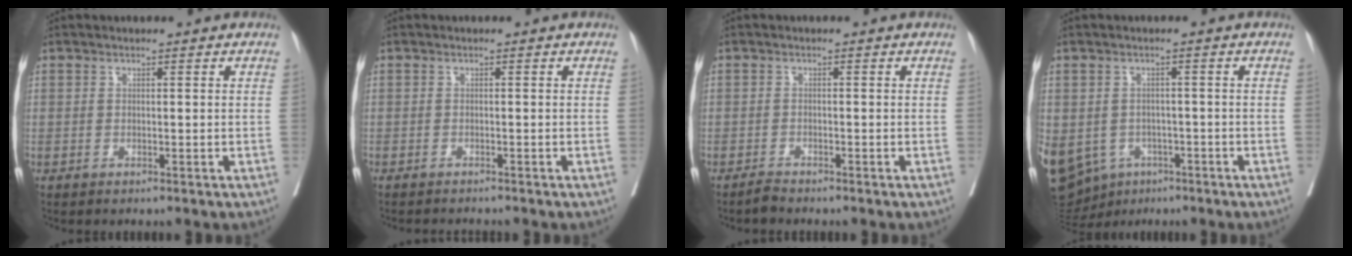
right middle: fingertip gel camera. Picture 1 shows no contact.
{"total": 2.1, "force": [-2.0, 0.0, 0.4], "torque": [-0.005, -0.005, -0.029]}
{"total": 1.2, "force": [-1.2, 0.0, 0.2], "torque": [-0.006, -0.004, -0.021]}
{"total": 25.1, "force": [-10.5, 20.0, 10.8], "torque": [-0.376, -0.018, -0.146]}